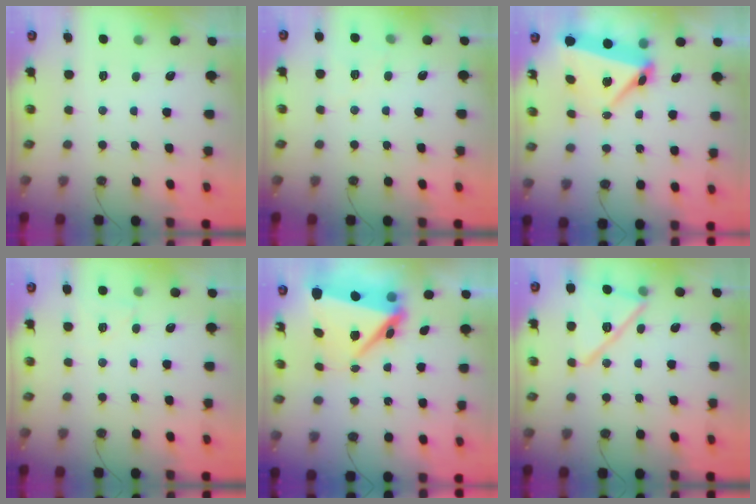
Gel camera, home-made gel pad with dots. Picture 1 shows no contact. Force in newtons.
{"total": 5.8, "press": 5.1, "slide": 2.8}
{"total": 7.2, "press": 7.2, "slide": 0.8}
{"total": 5.1, "press": 4.5, "slide": 2.3}
{"total": 9.0, "press": 8.8, "slide": 2.0}
{"total": 15.2, "press": 15.1, "slide": 0.9}